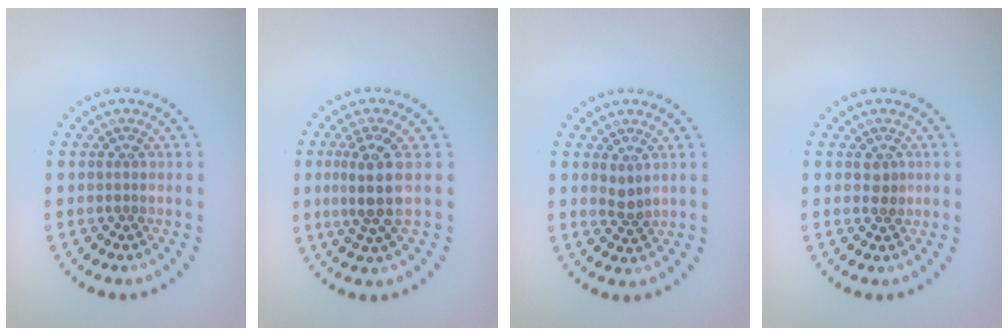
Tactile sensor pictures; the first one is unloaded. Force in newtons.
{"total": 3.5, "press": 3.0, "slide": 1.8}
{"total": 1.3, "press": 1.1, "slide": 0.7}
{"total": 1.1, "press": 1.1, "slide": 0.2}